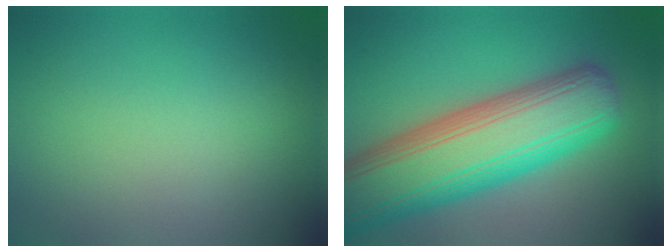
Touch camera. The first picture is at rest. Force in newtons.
{"total": 12.5, "press": 12.4, "slide": 0.7}